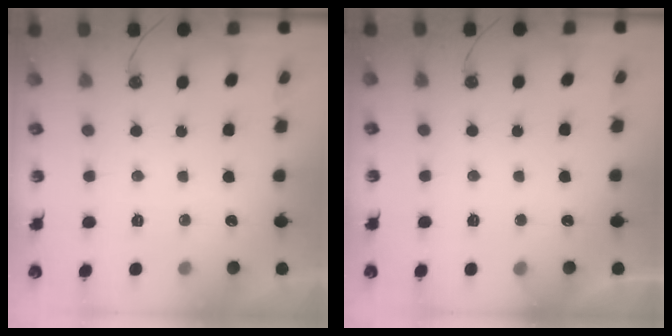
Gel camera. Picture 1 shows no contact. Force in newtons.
{"total": 4.5, "press": 4.5, "slide": 0.3}